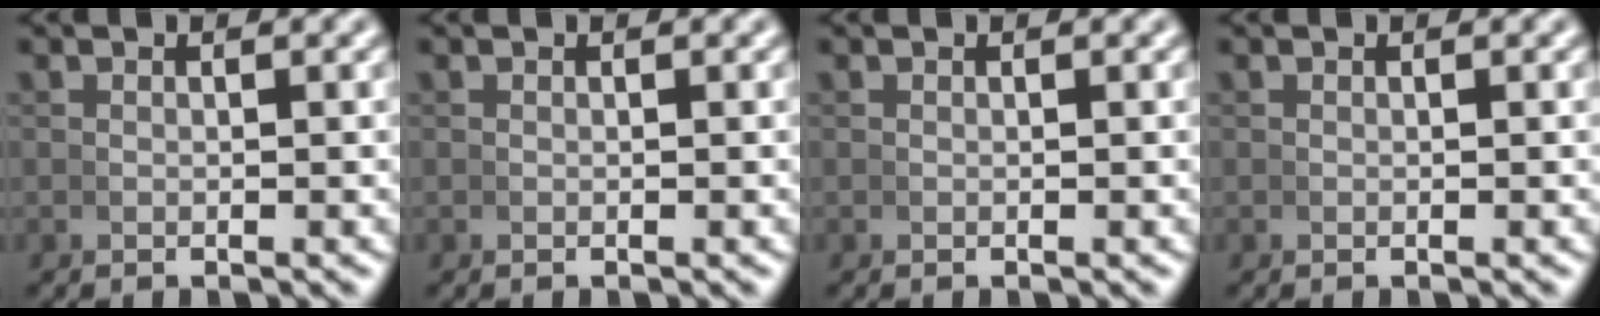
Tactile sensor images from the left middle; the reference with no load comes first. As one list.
[{"total": 0.0}, {"total": 0.0}, {"total": 0.0}]